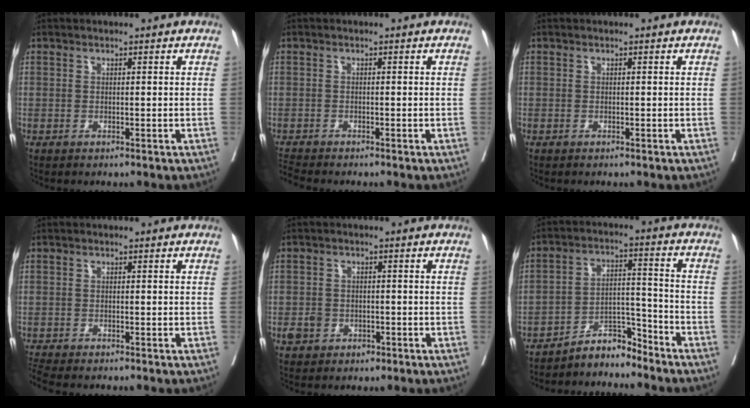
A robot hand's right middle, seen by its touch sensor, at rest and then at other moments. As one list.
[{"total": 2.2, "force": [-2.1, -0.5, 0.1], "torque": [-0.006, -0.013, -0.041]}, {"total": 0.0}, {"total": 2.9, "force": [-2.8, -0.2, 0.9], "torque": [-0.016, -0.012, -0.051]}, {"total": 3.3, "force": [-1.3, 2.6, 1.4], "torque": [-0.021, 0.009, -0.011]}, {"total": 5.7, "force": [-5.6, 0.9, 0.6], "torque": [-0.002, 0.023, -0.097]}]